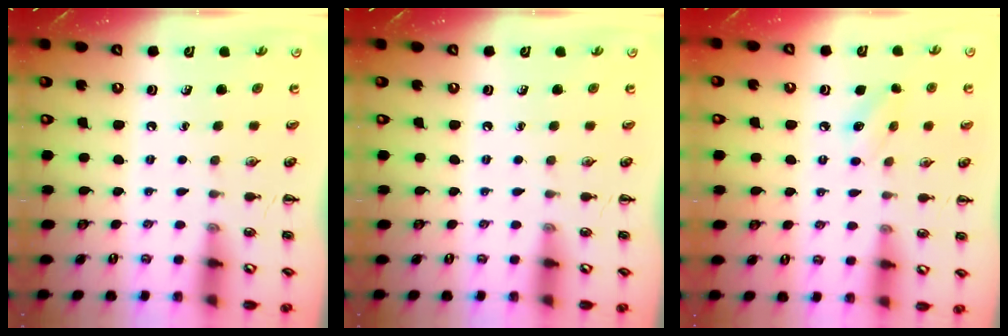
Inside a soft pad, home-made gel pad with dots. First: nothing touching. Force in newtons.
{"total": 0.0}
{"total": 7.0, "press": 6.8, "slide": 1.6}